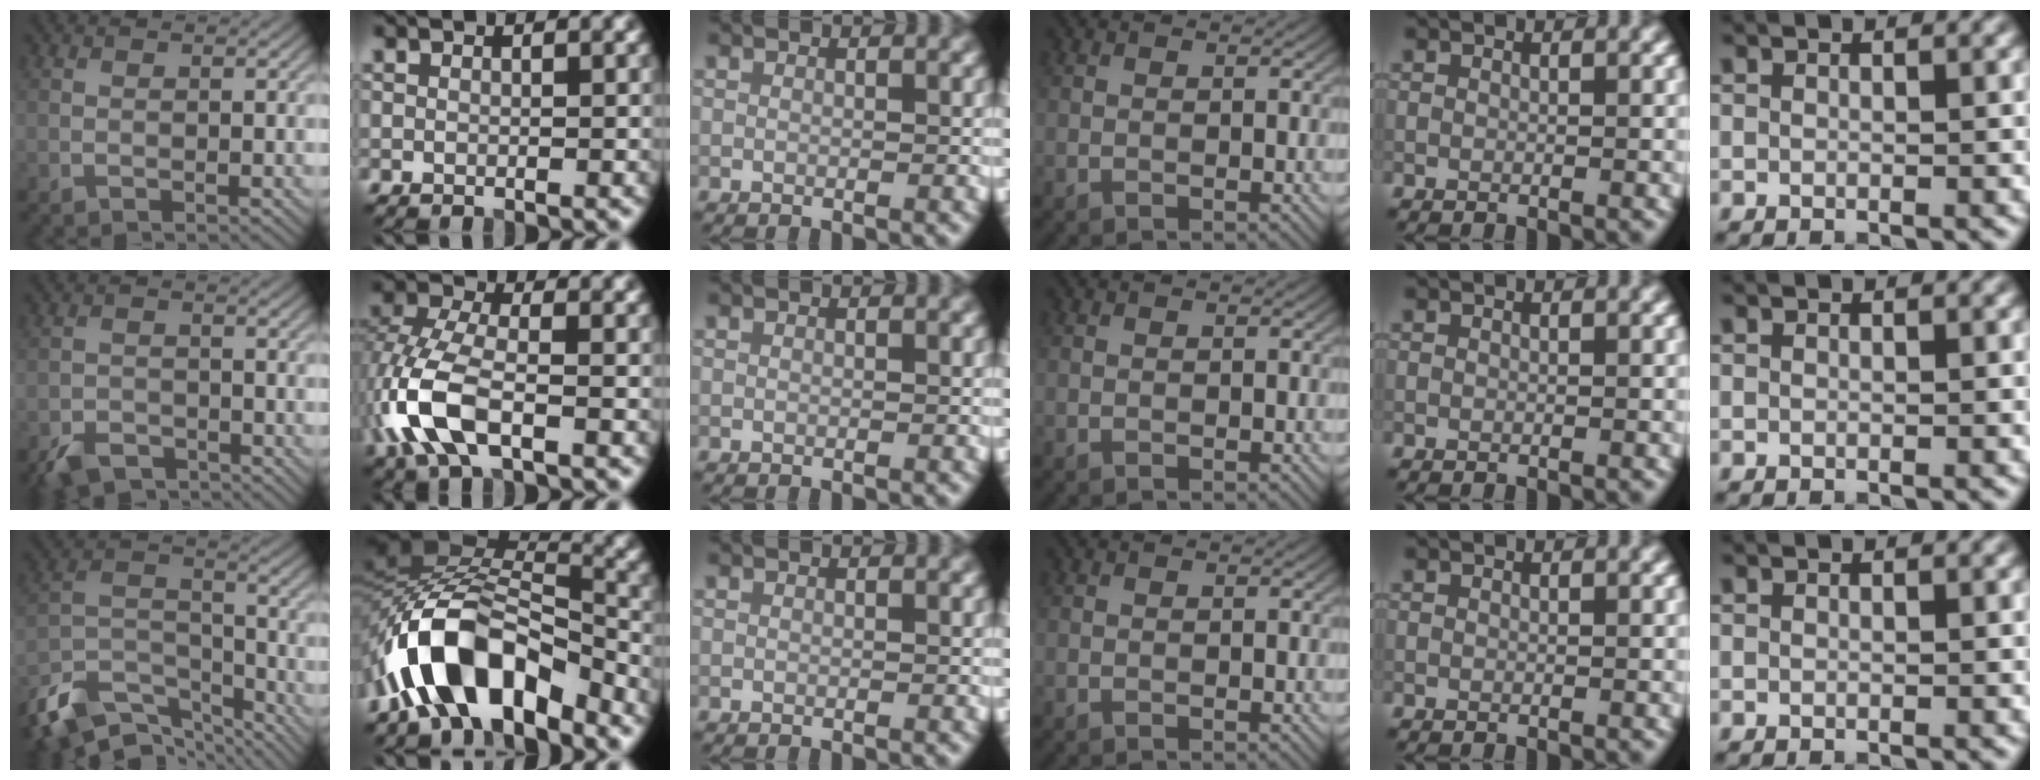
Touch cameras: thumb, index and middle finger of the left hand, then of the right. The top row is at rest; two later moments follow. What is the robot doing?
{"motion": "lift_and_place", "object": "coin"}